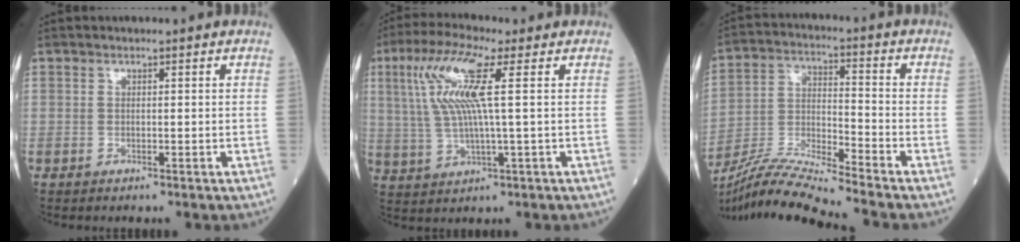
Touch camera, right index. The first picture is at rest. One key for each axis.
{"total": 10.4, "fx": 2.9, "fy": 0.4, "fz": 10.0, "tx": -0.223, "ty": 0.016, "tz": 0.055}
{"total": 12.9, "fx": -12.0, "fy": -2.3, "fz": 4.3, "tx": -0.079, "ty": -0.004, "tz": -0.225}